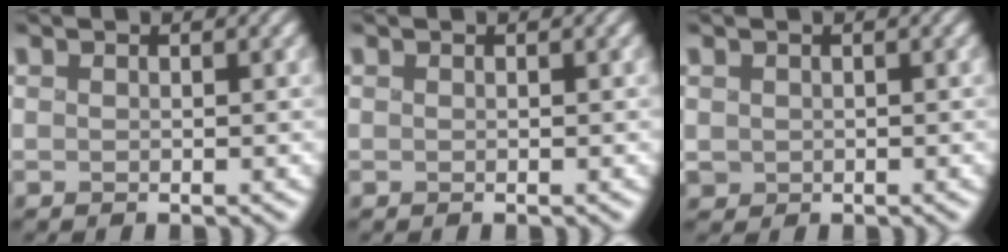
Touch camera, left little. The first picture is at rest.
{"total": 0.0}
{"total": 0.8, "force": [0.2, 0.8, 0.2], "torque": [-0.002, -0.002, 0.006]}